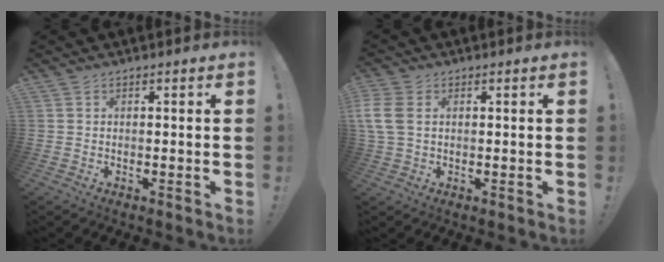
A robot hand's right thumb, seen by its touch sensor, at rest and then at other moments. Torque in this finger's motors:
{"motor_torque": [0.92, 0.83, 0.60, 0.08, 0.22]}